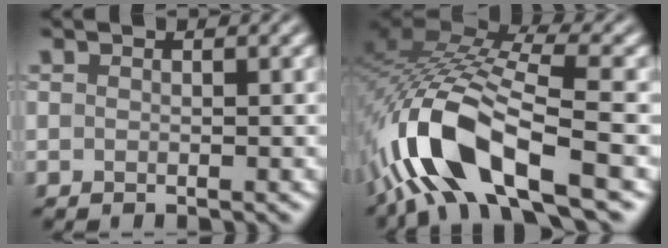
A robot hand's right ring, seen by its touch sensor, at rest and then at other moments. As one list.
[{"total": 12.2, "force": [-4.9, 4.6, 10.2], "torque": [-0.212, 0.006, -0.096]}]